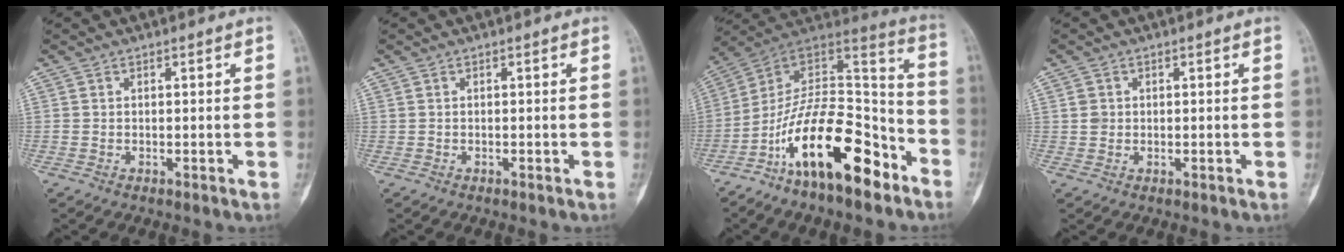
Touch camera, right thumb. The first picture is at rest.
{"total": 0.0}
{"total": 21.9, "force": [-11.8, 8.9, 16.1], "torque": [-0.256, 0.096, -0.202]}
{"total": 1.7, "force": [0.1, 1.6, 0.6], "torque": [-0.004, 0.003, 0.004]}